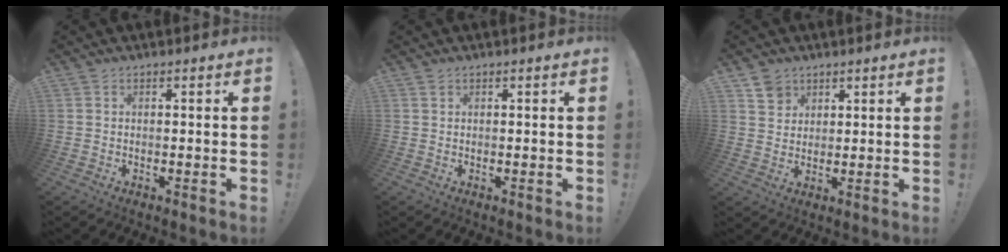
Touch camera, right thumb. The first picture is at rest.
{"total": 0.8, "force": [0.5, 0.6, 0.3], "torque": [-0.004, 0.001, 0.010]}
{"total": 5.6, "force": [3.5, 4.2, 0.9], "torque": [-0.003, -0.024, 0.067]}